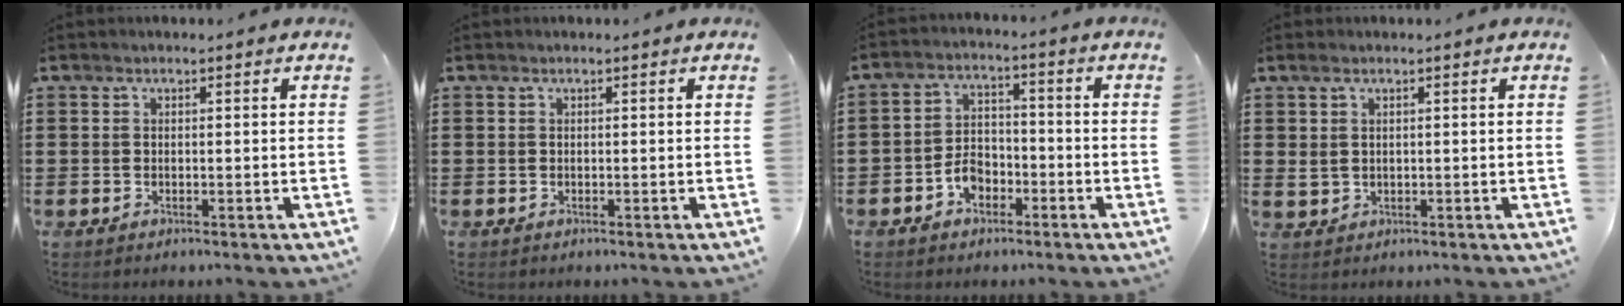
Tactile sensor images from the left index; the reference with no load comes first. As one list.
[{"total": 0.0}, {"total": 4.4, "force": [-2.6, 2.9, 2.1], "torque": [-0.046, 0.007, -0.052]}, {"total": 1.7, "force": [0.5, 1.1, 1.2], "torque": [-0.028, 0.004, 0.007]}]